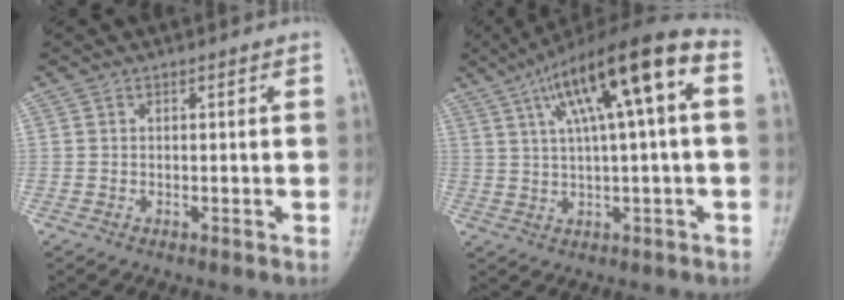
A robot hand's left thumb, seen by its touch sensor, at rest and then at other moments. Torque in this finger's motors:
{"motor_torque": [2.10, 2.22, 2.17, -0.59, 0.53]}